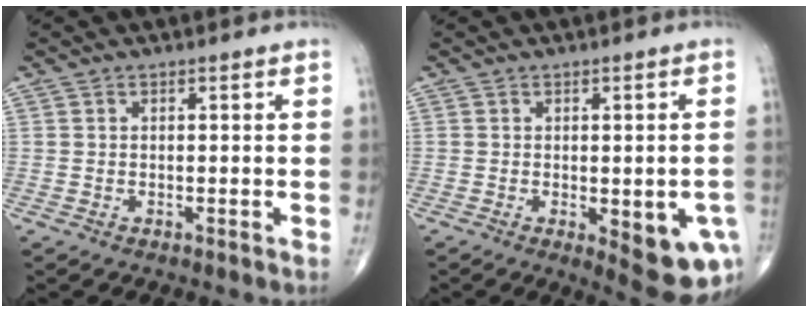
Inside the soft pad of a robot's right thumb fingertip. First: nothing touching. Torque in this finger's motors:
{"motor_torque": [0.18, 0.45, -0.02, -0.35, 0.04]}